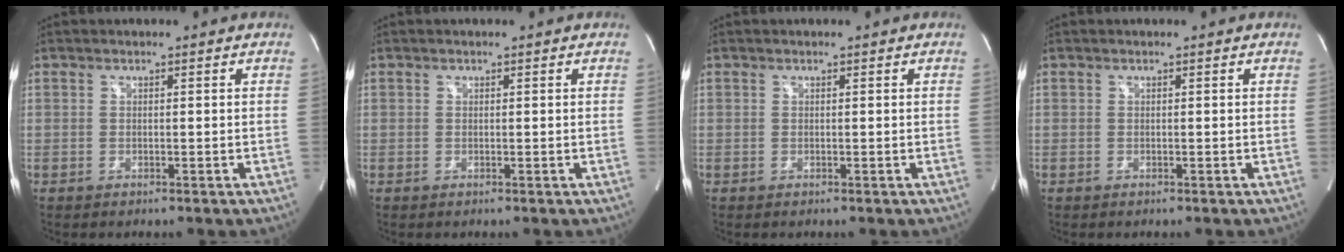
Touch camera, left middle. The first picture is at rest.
{"total": 0.0}
{"total": 0.0}
{"total": 0.0}